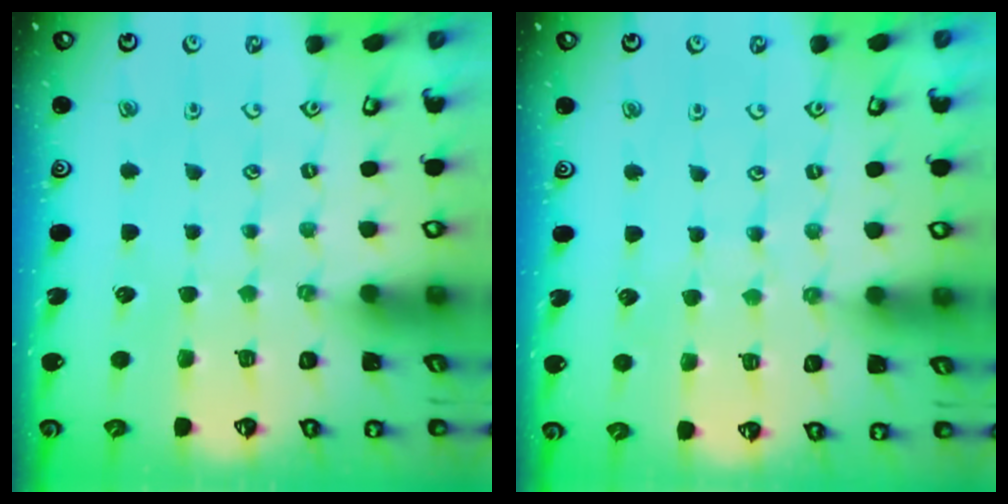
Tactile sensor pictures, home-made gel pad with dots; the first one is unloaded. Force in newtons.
{"total": 3.8, "press": 3.8, "slide": 0.3}